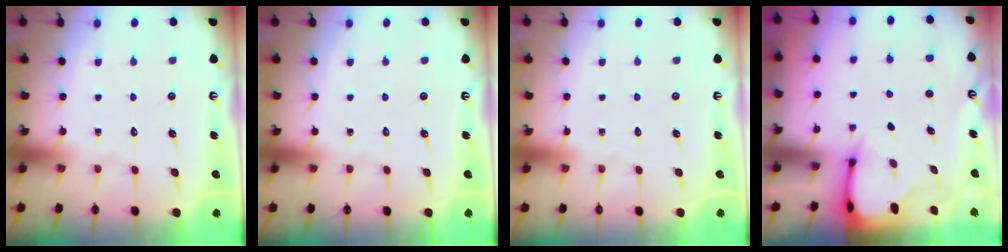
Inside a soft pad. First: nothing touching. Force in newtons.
{"total": 0.0}
{"total": 0.0}
{"total": 2.7, "press": 2.7, "slide": 0.3}